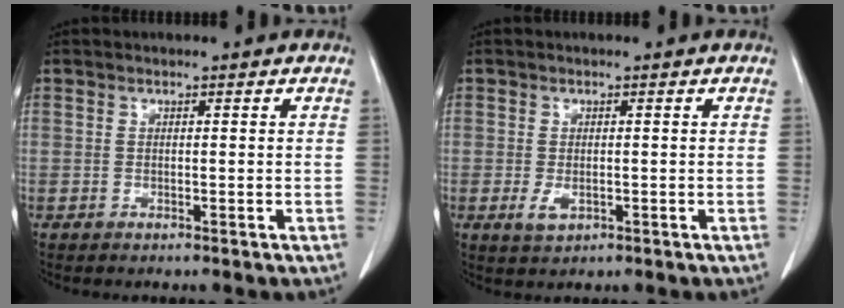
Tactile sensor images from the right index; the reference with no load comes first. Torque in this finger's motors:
{"motor_torque": [0.27, 0.20, -0.05, -0.04]}